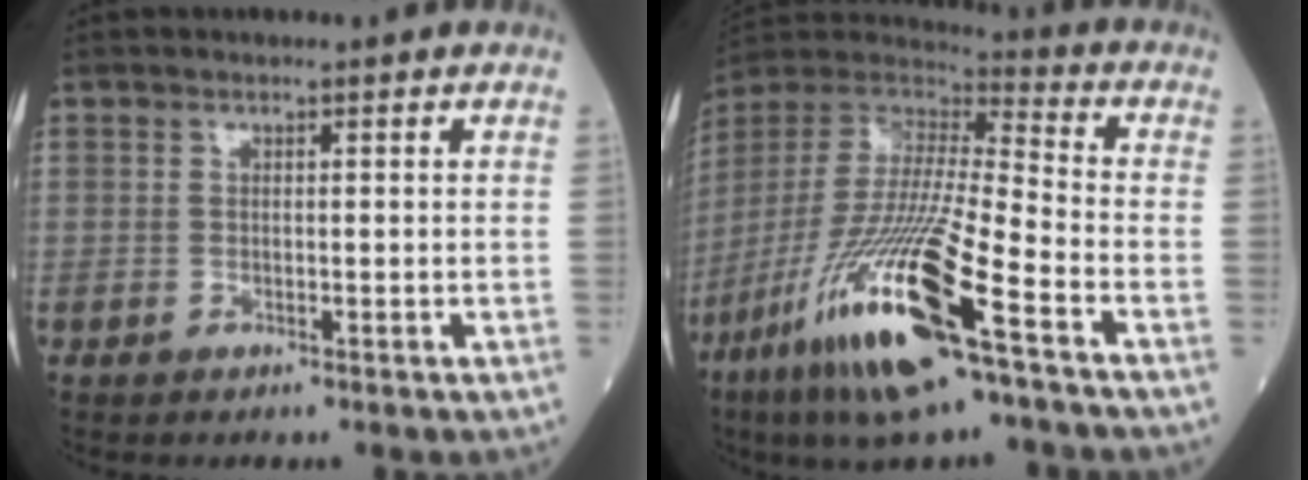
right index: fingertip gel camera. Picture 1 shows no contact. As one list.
[{"total": 22.9, "force": [-11.7, 1.9, 19.6], "torque": [-0.419, -0.064, -0.226]}]